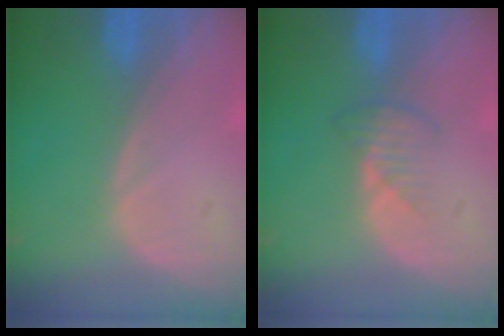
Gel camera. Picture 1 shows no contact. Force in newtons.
{"total": 2.7, "press": 2.6, "slide": 0.6}